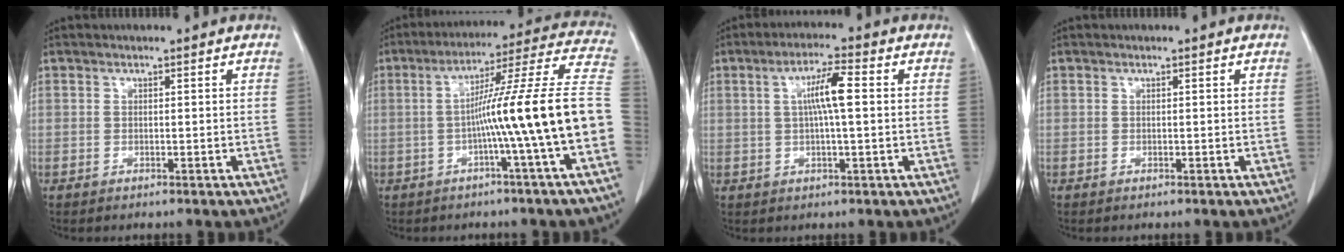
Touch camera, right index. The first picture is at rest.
{"total": 17.6, "force": [-3.7, -2.2, 17.1], "torque": [-0.245, 0.022, -0.067]}
{"total": 5.9, "force": [0.9, 0.3, 5.8], "torque": [-0.105, 0.008, 0.014]}
{"total": 0.0}